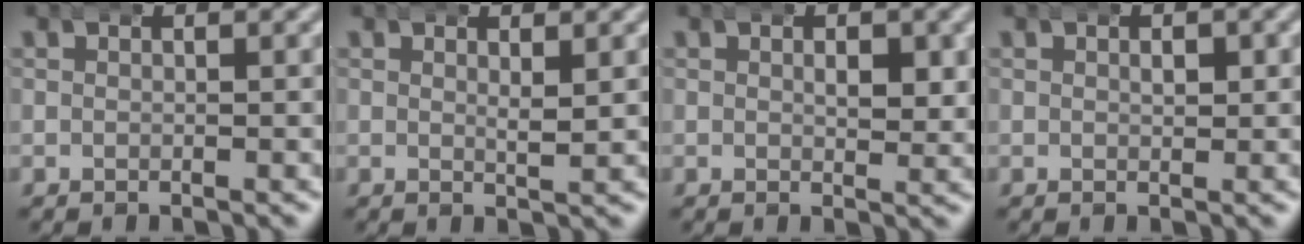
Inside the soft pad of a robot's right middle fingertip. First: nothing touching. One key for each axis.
{"total": 1.3, "fx": 0.6, "fy": 0.2, "fz": 1.2, "tx": -0.020, "ty": -0.006, "tz": 0.011}
{"total": 2.1, "fx": 0.6, "fy": 1.0, "fz": 1.7, "tx": -0.019, "ty": -0.003, "tz": 0.006}
{"total": 1.2, "fx": 0.2, "fy": 0.8, "fz": 0.9, "tx": -0.009, "ty": 0.000, "tz": 0.002}